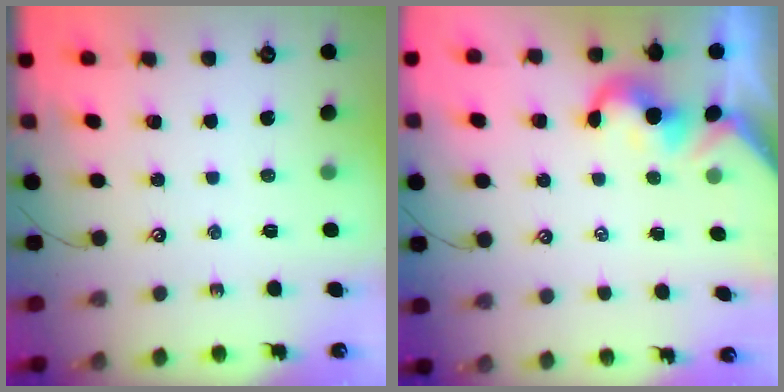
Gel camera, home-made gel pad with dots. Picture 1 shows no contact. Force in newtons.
{"total": 0.6, "press": 0.5, "slide": 0.3}